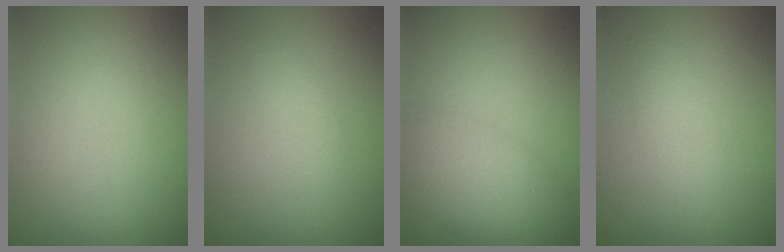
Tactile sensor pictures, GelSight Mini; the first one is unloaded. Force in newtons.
{"total": 1.2, "press": 1.1, "slide": 0.1}
{"total": 5.3, "press": 5.2, "slide": 0.4}
{"total": 1.8, "press": 1.8, "slide": 0.1}